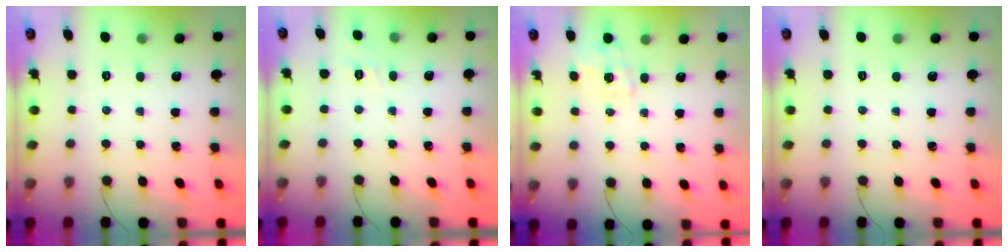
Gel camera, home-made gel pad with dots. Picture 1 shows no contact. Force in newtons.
{"total": 1.8, "press": 1.2, "slide": 1.4}
{"total": 2.3, "press": 2.1, "slide": 1.0}
{"total": 0.0}